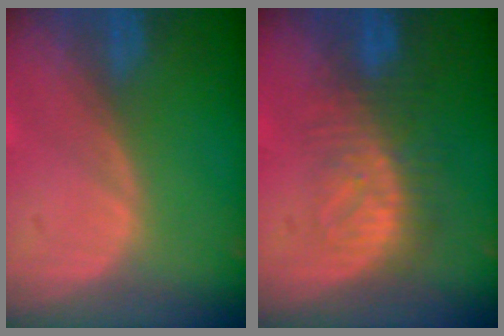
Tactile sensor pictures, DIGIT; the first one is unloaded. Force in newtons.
{"total": 8.3, "press": 7.2, "slide": 4.1}